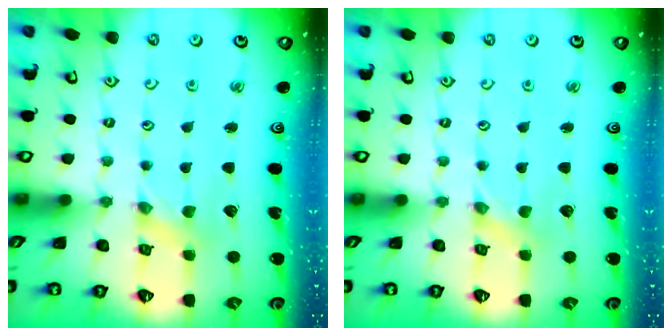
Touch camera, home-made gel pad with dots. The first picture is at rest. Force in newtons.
{"total": 0.0}